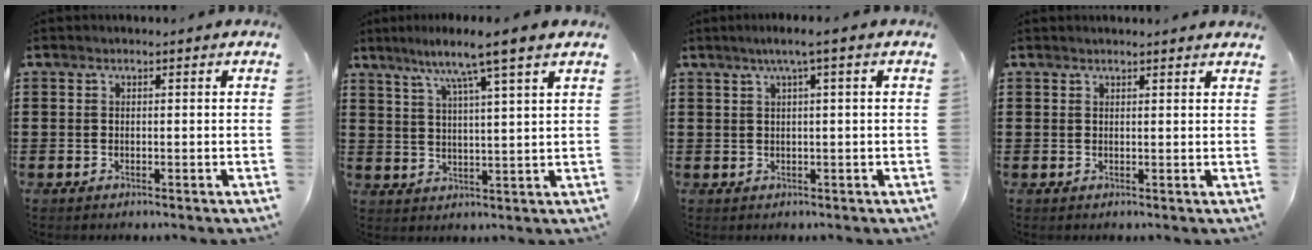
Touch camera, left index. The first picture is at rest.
{"total": 6.9, "force": [5.2, -1.1, 4.4], "torque": [-0.103, -0.023, 0.082]}
{"total": 2.4, "force": [0.8, -0.3, 2.2], "torque": [-0.041, -0.003, 0.013]}
{"total": 1.3, "force": [1.2, -0.1, 0.3], "torque": [-0.007, -0.001, 0.024]}